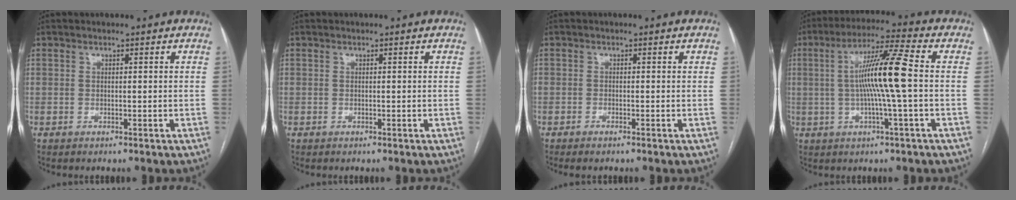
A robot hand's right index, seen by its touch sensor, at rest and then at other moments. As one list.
[{"total": 0.0}, {"total": 1.1, "force": [-0.8, 0.2, 0.6], "torque": [-0.011, -0.001, -0.012]}, {"total": 10.8, "force": [0.1, -1.0, 10.8], "torque": [-0.198, 0.008, -0.002]}]